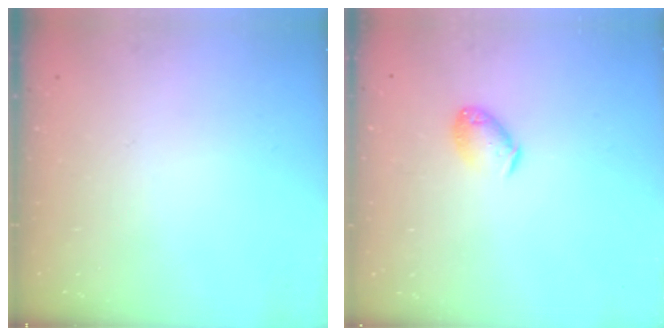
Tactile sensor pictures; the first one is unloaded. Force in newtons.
{"total": 7.8, "press": 7.7, "slide": 1.0}